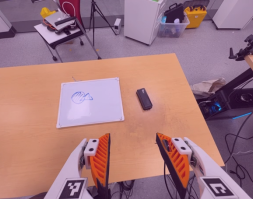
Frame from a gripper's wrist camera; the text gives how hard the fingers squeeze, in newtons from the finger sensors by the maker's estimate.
{"total": 0.0}